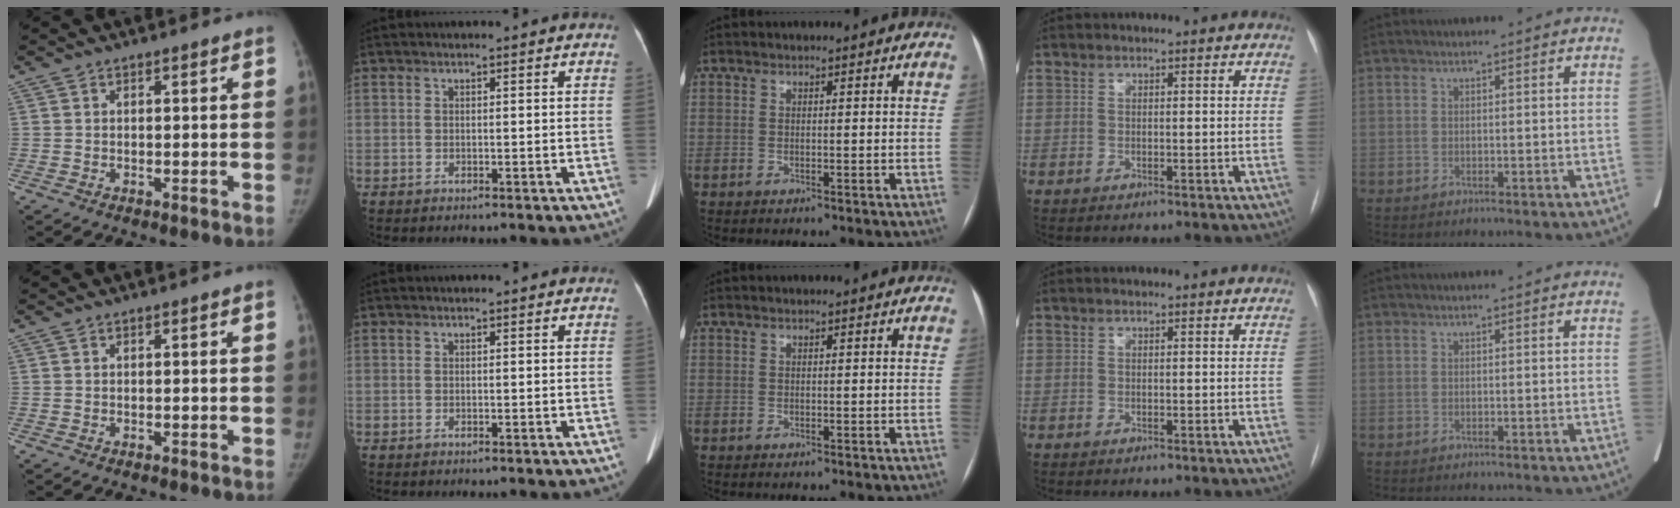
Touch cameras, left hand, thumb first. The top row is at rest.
{}